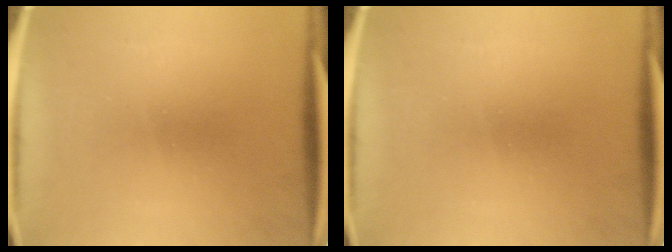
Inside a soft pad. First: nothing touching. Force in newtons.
{"total": 0.0}